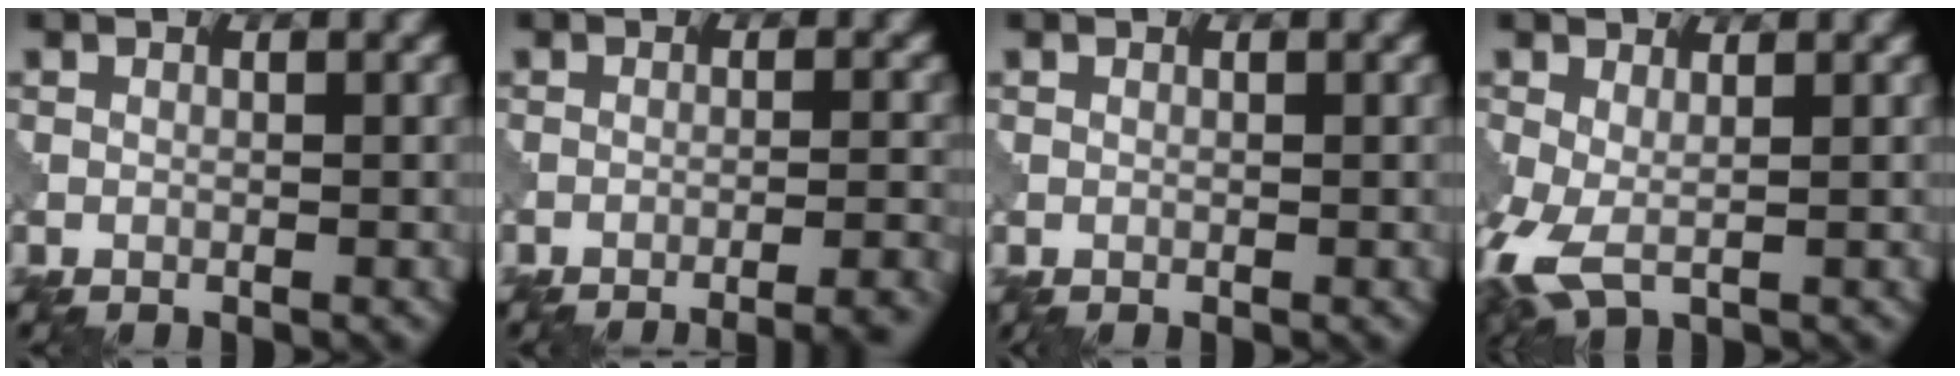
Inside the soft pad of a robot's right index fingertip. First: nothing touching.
{"total": 5.2, "force": [-4.5, 0.8, 2.5], "torque": [-0.022, 0.014, -0.060]}
{"total": 0.0}
{"total": 4.0, "force": [-0.1, 1.8, 3.6], "torque": [-0.096, -0.003, -0.007]}